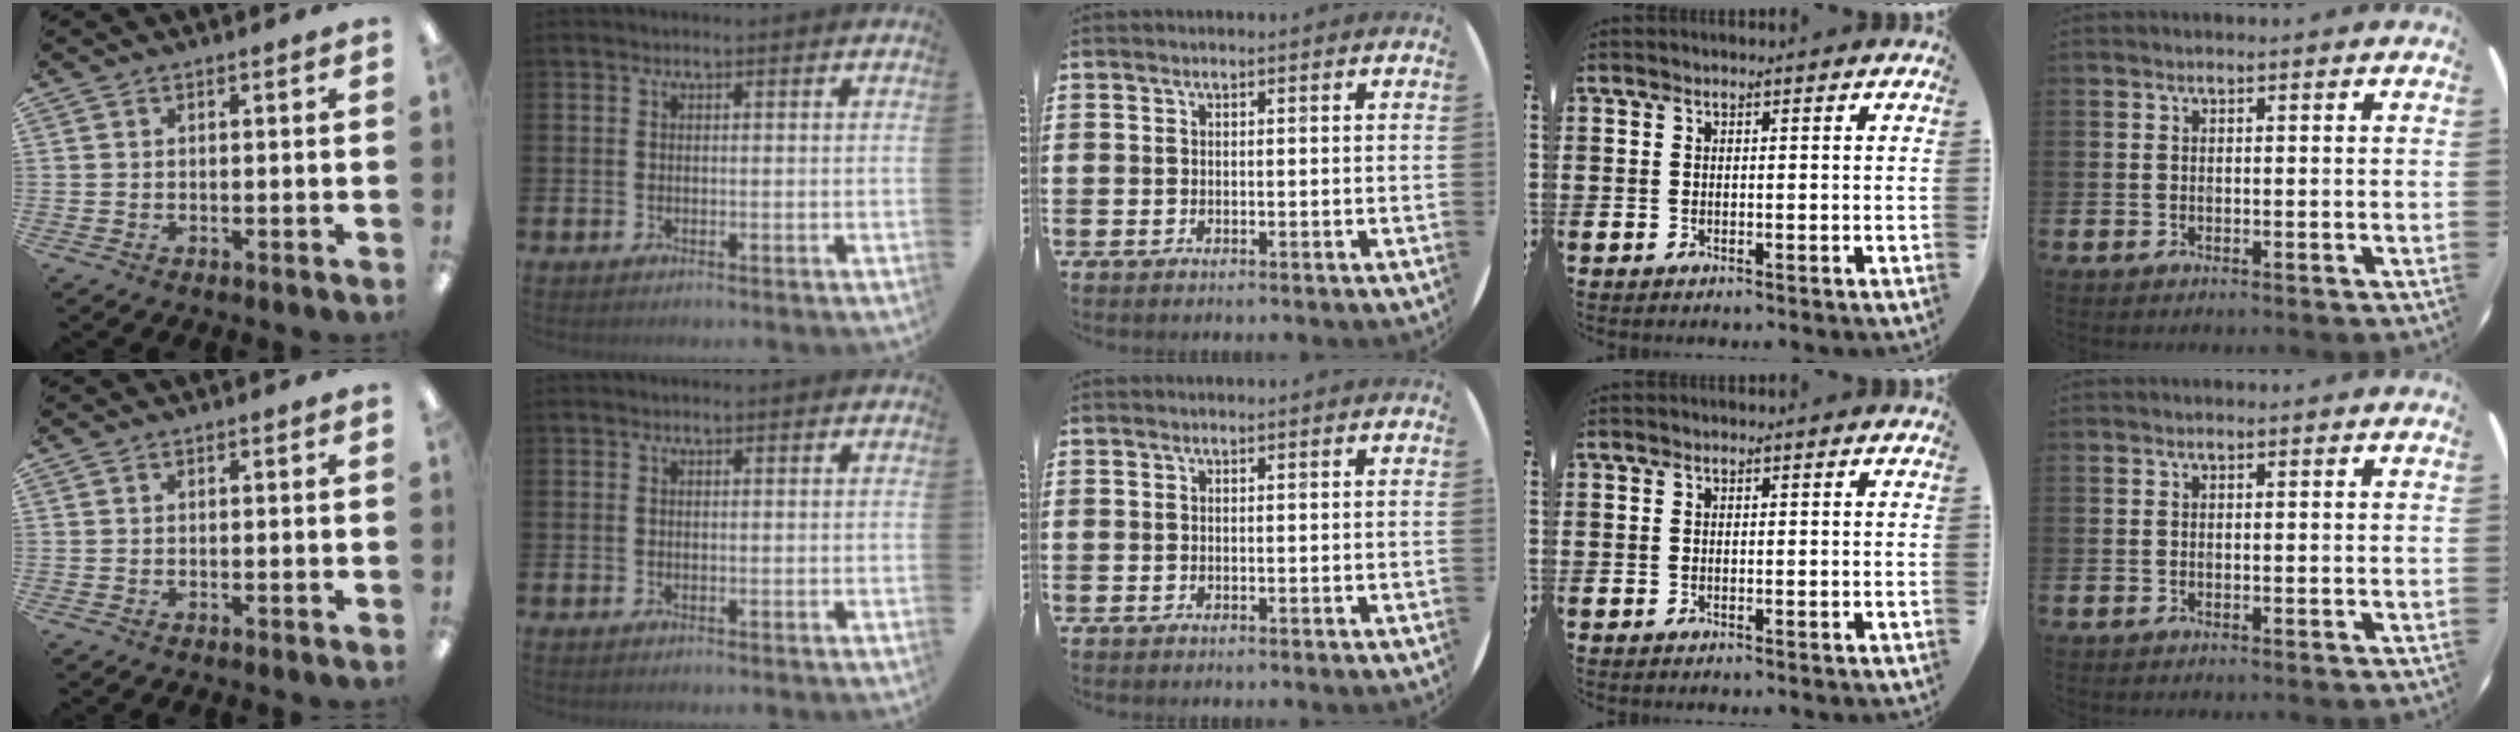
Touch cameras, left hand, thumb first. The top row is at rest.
{}